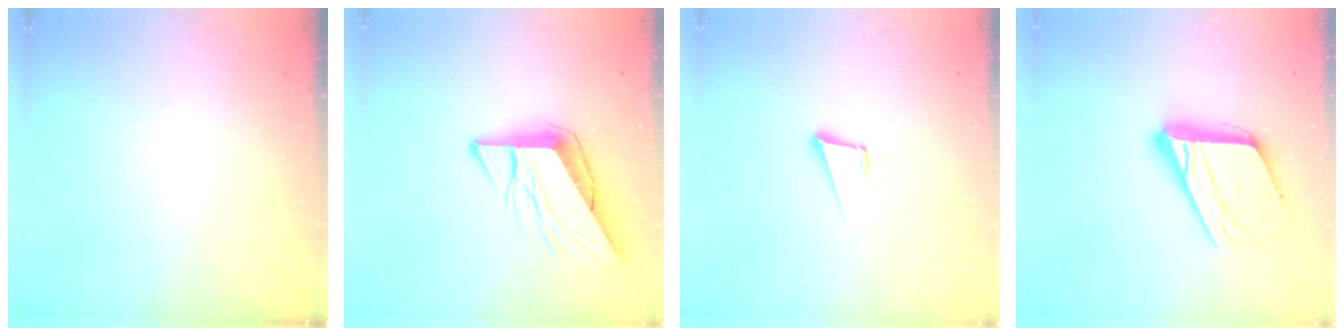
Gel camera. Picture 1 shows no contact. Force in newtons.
{"total": 10.2, "press": 10.1, "slide": 1.3}
{"total": 4.3, "press": 3.4, "slide": 2.6}
{"total": 19.7, "press": 19.6, "slide": 1.8}